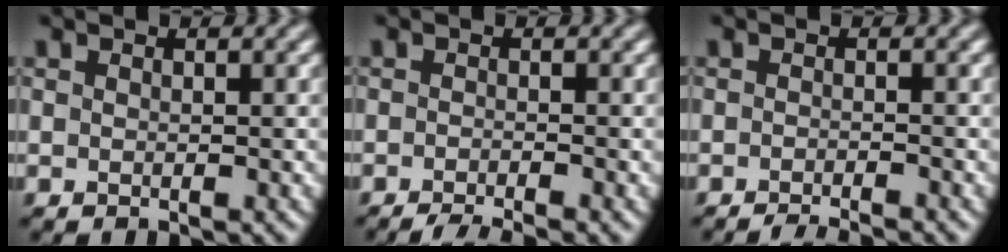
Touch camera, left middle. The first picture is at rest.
{"total": 3.5, "force": [-2.8, 0.4, 2.1], "torque": [-0.028, -0.002, -0.052]}
{"total": 2.7, "force": [-2.4, 0.2, 1.3], "torque": [-0.014, -0.001, -0.043]}